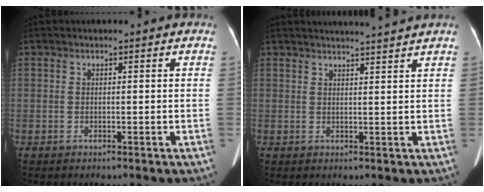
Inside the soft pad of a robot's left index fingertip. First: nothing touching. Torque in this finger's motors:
{"motor_torque": [0.82, -1.32, 0.04, 0.01]}